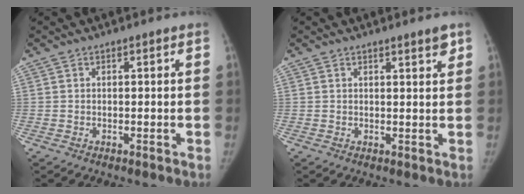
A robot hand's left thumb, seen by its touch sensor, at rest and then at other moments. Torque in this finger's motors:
{"motor_torque": [-0.27, -0.27, 0.21, 0.27, -0.01]}